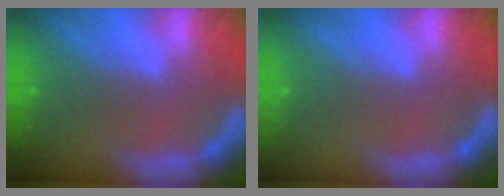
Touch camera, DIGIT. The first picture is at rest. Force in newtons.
{"total": 0.0}